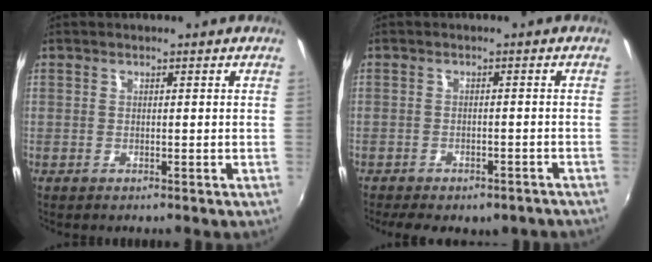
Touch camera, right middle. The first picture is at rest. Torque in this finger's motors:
{"motor_torque": [1.07, -1.07, 0.18, 0.08]}